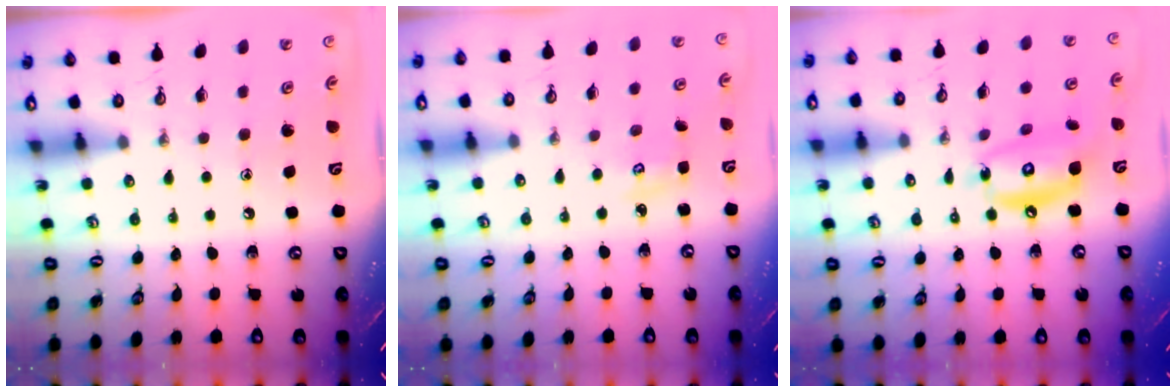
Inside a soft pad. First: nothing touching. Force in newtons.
{"total": 2.6, "press": 2.6, "slide": 0.3}
{"total": 13.2, "press": 13.2, "slide": 1.5}